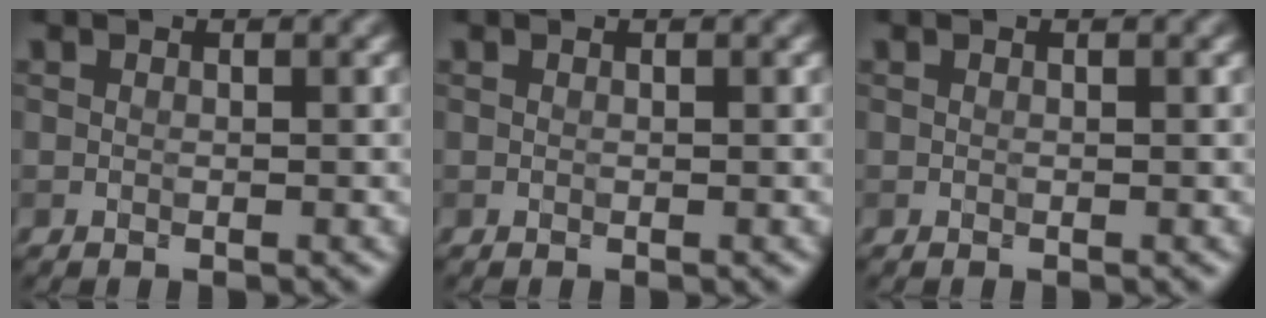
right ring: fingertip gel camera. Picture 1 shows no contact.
{"total": 0.0}
{"total": 0.0}